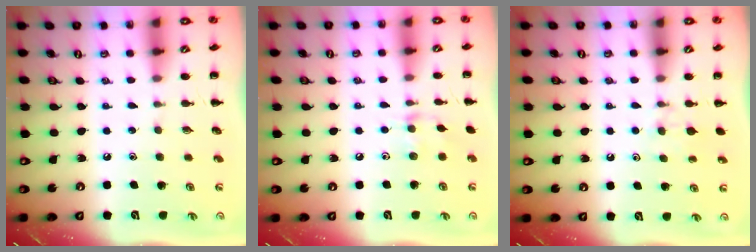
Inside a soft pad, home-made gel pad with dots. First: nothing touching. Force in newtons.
{"total": 6.6, "press": 6.4, "slide": 1.6}
{"total": 5.6, "press": 5.4, "slide": 1.4}